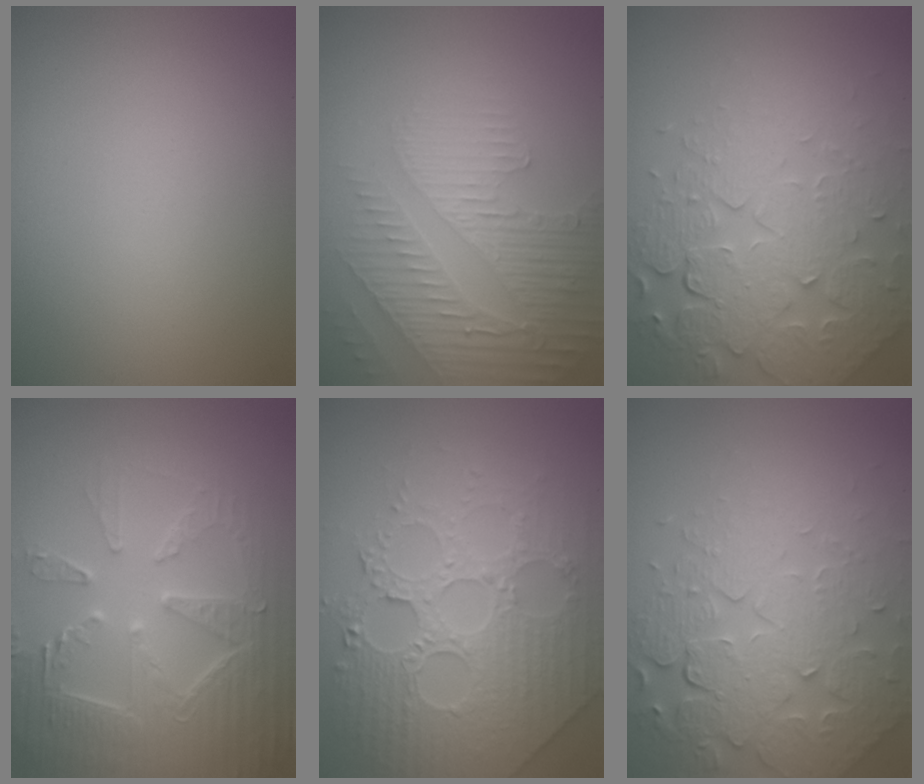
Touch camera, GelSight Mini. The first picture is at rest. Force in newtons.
{"total": 4.3, "press": 4.1, "slide": 1.4}
{"total": 8.2, "press": 5.7, "slide": 5.8}
{"total": 7.1, "press": 5.9, "slide": 3.9}
{"total": 7.3, "press": 6.0, "slide": 4.0}
{"total": 8.2, "press": 5.7, "slide": 5.8}